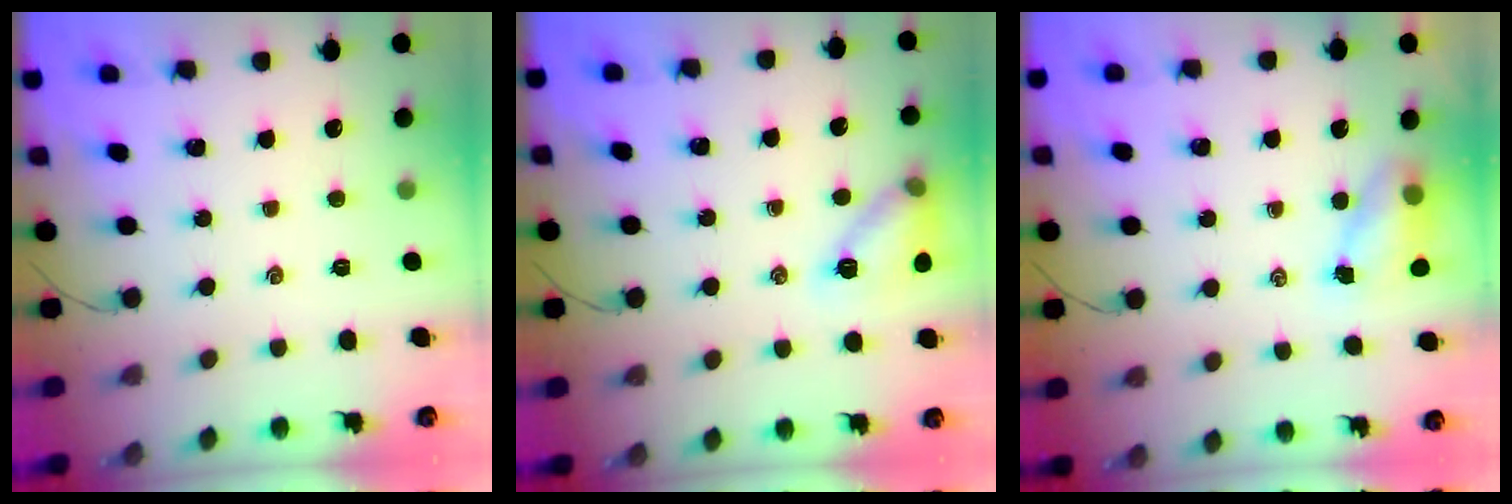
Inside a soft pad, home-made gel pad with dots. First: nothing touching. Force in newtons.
{"total": 11.7, "press": 11.6, "slide": 1.5}
{"total": 5.0, "press": 5.0, "slide": 0.6}